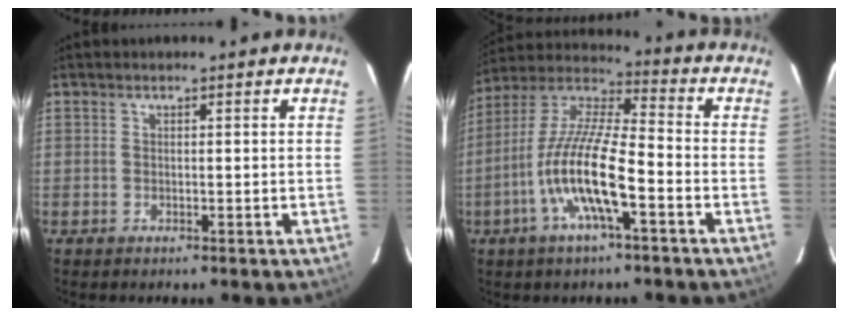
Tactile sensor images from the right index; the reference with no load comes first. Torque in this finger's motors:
{"motor_torque": [1.25, -0.88, 1.06, 0.21]}